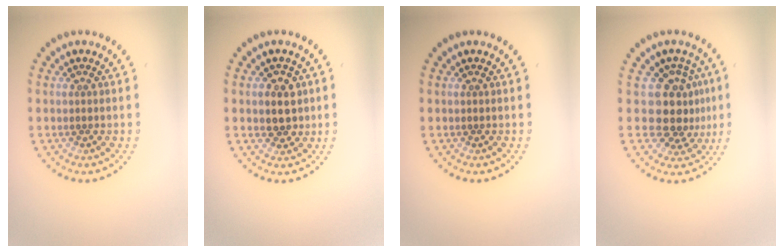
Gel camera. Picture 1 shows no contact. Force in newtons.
{"total": 2.6, "press": 2.4, "slide": 1.0}
{"total": 0.0}
{"total": 4.0, "press": 3.1, "slide": 2.5}